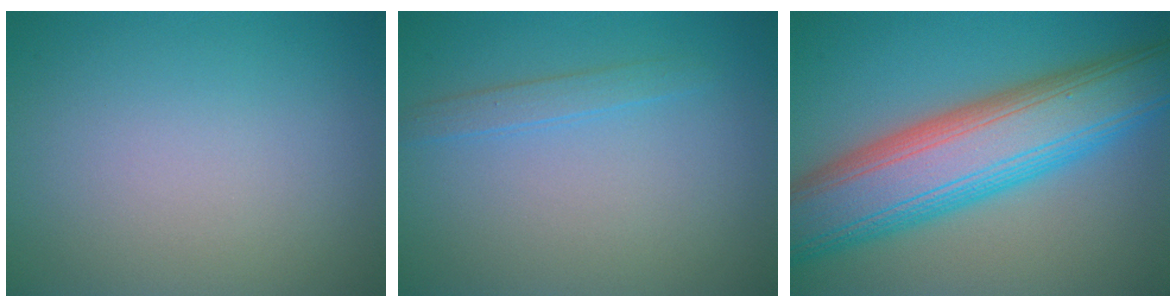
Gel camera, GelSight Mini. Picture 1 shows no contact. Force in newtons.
{"total": 1.3, "press": 1.3, "slide": 0.1}
{"total": 12.1, "press": 12.1, "slide": 0.4}